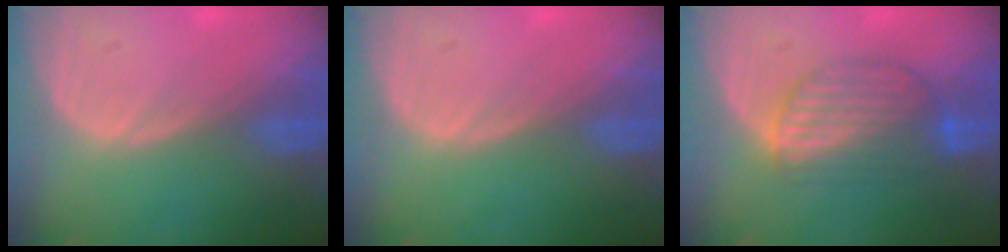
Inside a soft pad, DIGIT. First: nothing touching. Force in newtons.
{"total": 0.0}
{"total": 7.1, "press": 7.0, "slide": 1.3}